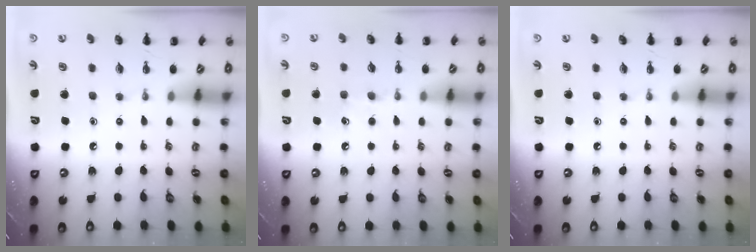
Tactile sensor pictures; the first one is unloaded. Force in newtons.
{"total": 4.6, "press": 4.3, "slide": 1.5}
{"total": 0.0}